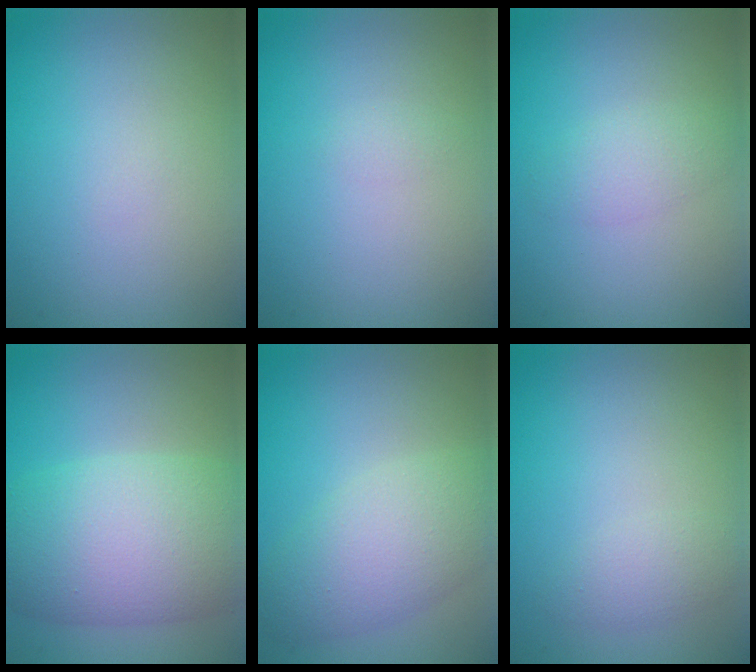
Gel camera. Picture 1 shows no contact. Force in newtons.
{"total": 0.6, "press": 0.6, "slide": 0.1}
{"total": 1.8, "press": 1.8, "slide": 0.1}
{"total": 9.5, "press": 9.5, "slide": 0.3}
{"total": 5.2, "press": 5.2, "slide": 0.2}
{"total": 1.6, "press": 1.6, "slide": 0.1}